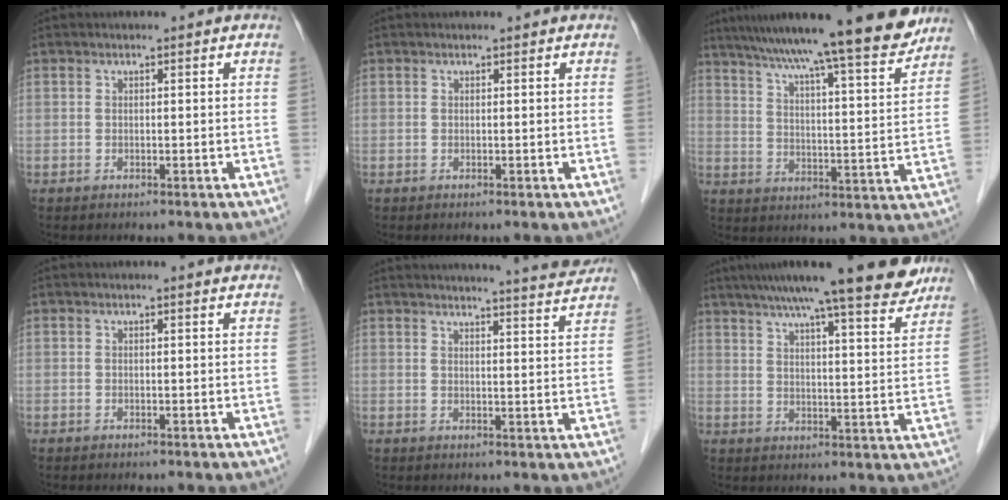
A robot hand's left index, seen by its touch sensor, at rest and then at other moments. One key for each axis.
{"total": 0.6, "fx": 0.5, "fy": 0.0, "fz": 0.1, "tx": -0.006, "ty": 0.000, "tz": 0.005}
{"total": 20.8, "fx": 17.7, "fy": 0.5, "fz": 11.1, "tx": -0.174, "ty": -0.002, "tz": 0.253}
{"total": 1.0, "fx": 0.8, "fy": 0.1, "fz": 0.6, "tx": -0.013, "ty": 0.009, "tz": 0.011}
{"total": 10.9, "fx": 10.4, "fy": -1.0, "fz": 3.1, "tx": -0.049, "ty": -0.022, "tz": 0.119}
{"total": 18.5, "fx": 15.4, "fy": 1.4, "fz": 10.2, "tx": -0.152, "ty": 0.010, "tz": 0.209}